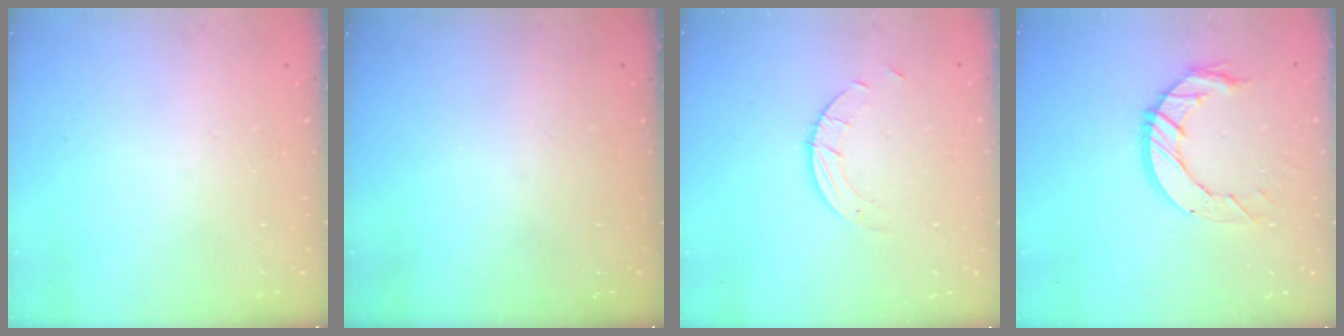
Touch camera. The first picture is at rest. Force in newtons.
{"total": 0.0}
{"total": 2.5, "press": 2.5, "slide": 0.2}
{"total": 11.0, "press": 11.0, "slide": 1.2}